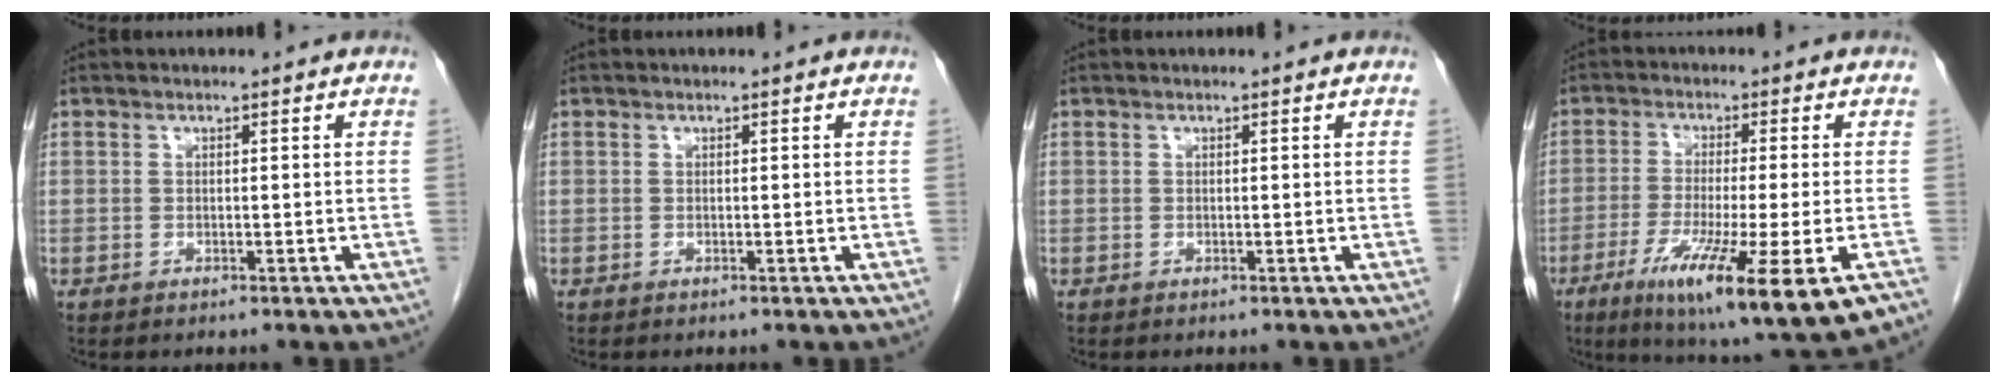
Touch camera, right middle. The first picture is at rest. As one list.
[{"total": 0.0}, {"total": 0.0}, {"total": 16.0, "force": [-7.9, 0.3, 13.9], "torque": [-0.211, -0.051, -0.127]}]